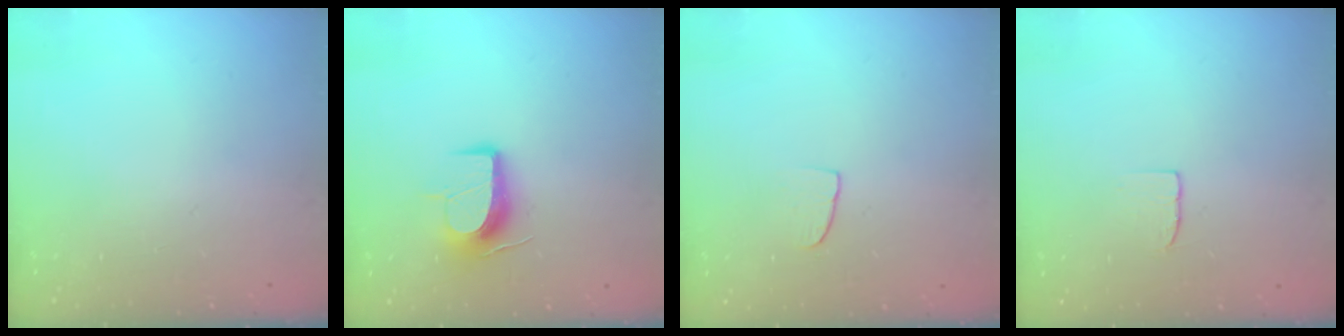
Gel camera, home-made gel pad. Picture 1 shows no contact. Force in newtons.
{"total": 10.5, "press": 10.5, "slide": 0.9}
{"total": 5.9, "press": 5.9, "slide": 0.4}
{"total": 3.9, "press": 3.9, "slide": 0.3}